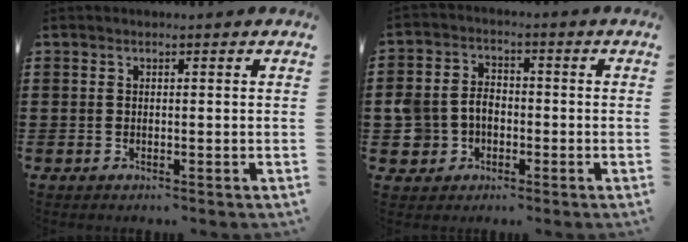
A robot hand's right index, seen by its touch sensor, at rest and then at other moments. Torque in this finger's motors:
{"motor_torque": [0.31, 0.01, 0.17, 0.09]}